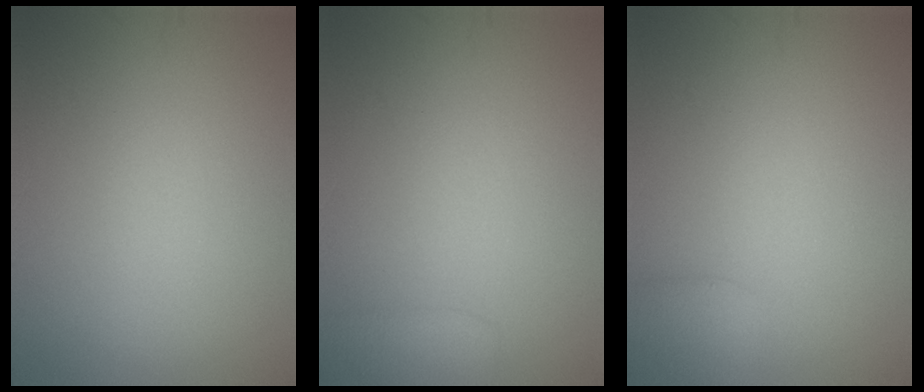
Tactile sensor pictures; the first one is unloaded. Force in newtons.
{"total": 2.3, "press": 2.3, "slide": 0.2}
{"total": 1.7, "press": 1.7, "slide": 0.1}